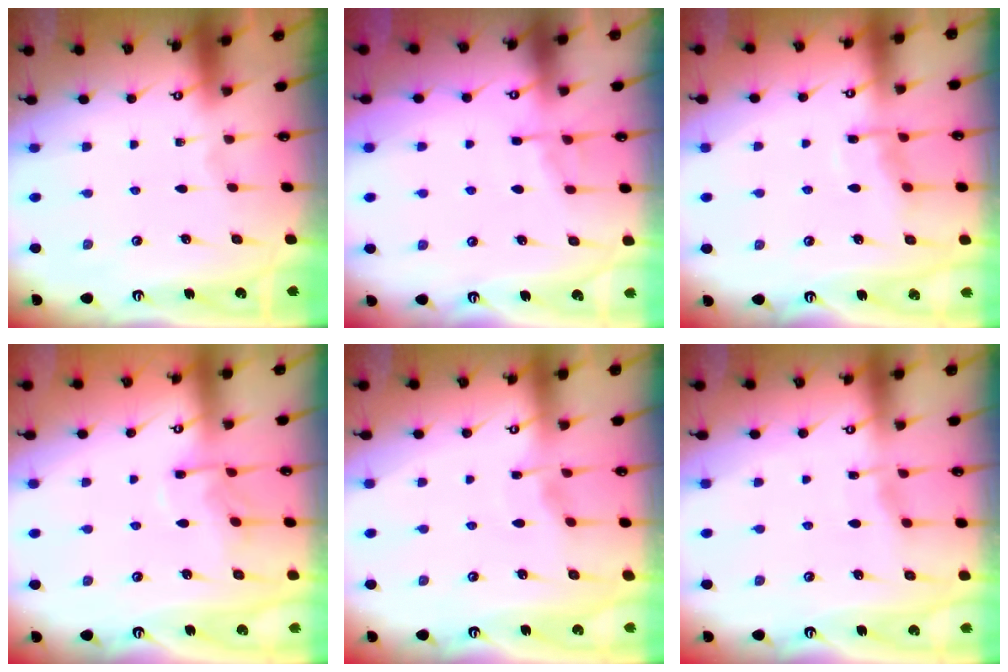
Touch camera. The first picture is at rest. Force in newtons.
{"total": 4.6, "press": 4.5, "slide": 0.5}
{"total": 7.4, "press": 7.4, "slide": 0.7}
{"total": 6.8, "press": 6.8, "slide": 0.6}
{"total": 2.9, "press": 2.9, "slide": 0.5}
{"total": 4.9, "press": 4.8, "slide": 0.5}